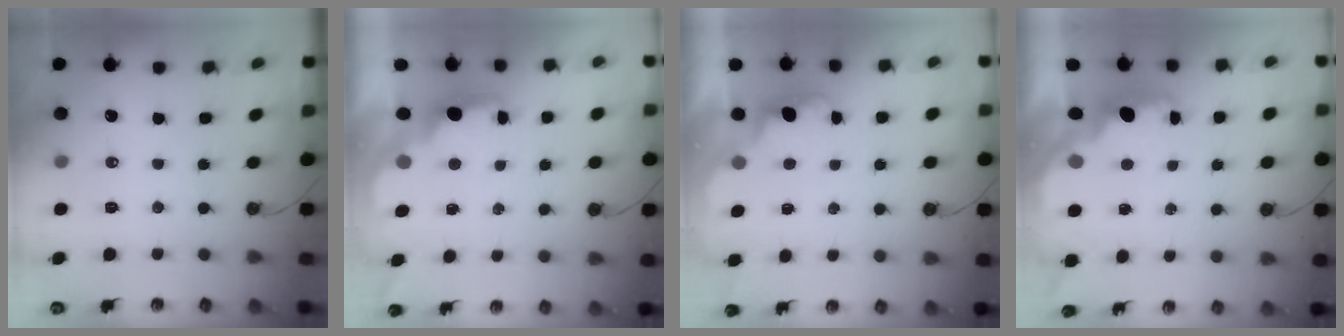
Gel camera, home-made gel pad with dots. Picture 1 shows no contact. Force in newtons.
{"total": 1.7, "press": 1.6, "slide": 0.7}
{"total": 1.0, "press": 0.7, "slide": 0.8}
{"total": 2.0, "press": 1.9, "slide": 0.7}